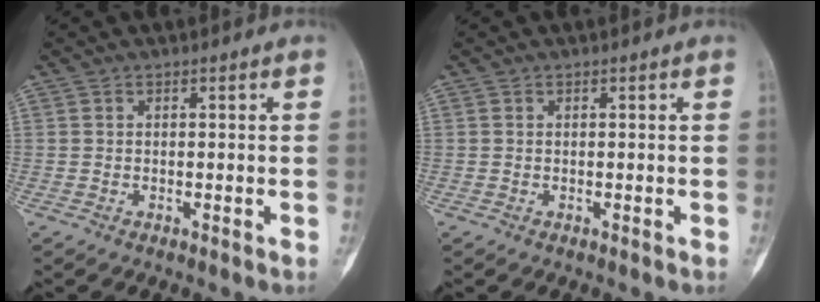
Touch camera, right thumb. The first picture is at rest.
{"total": 0.0}